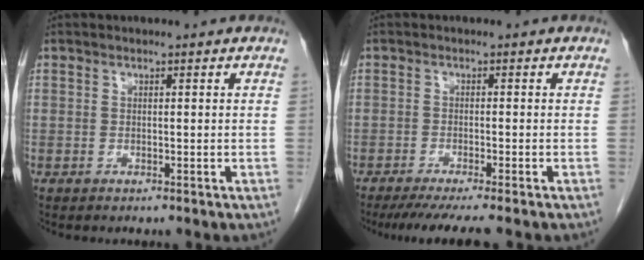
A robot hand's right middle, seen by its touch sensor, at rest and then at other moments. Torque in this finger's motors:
{"motor_torque": [0.63, -0.45, 0.22, 0.06]}